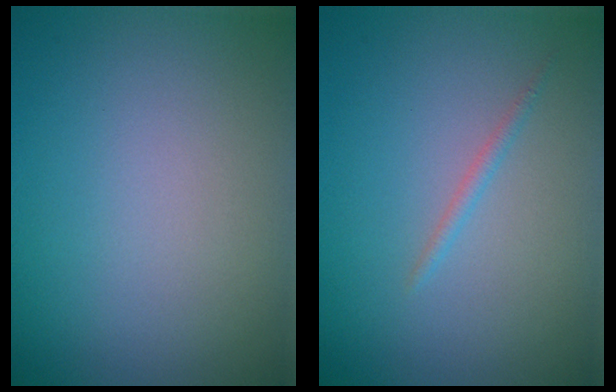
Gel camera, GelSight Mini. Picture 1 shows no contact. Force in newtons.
{"total": 0.8, "press": 0.8, "slide": 0.0}